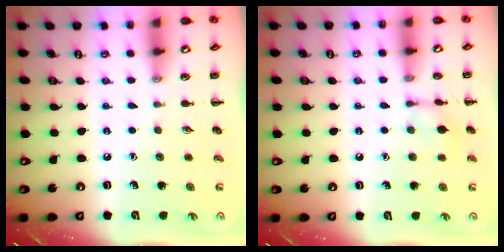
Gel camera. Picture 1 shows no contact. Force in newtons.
{"total": 6.8, "press": 6.7, "slide": 1.5}